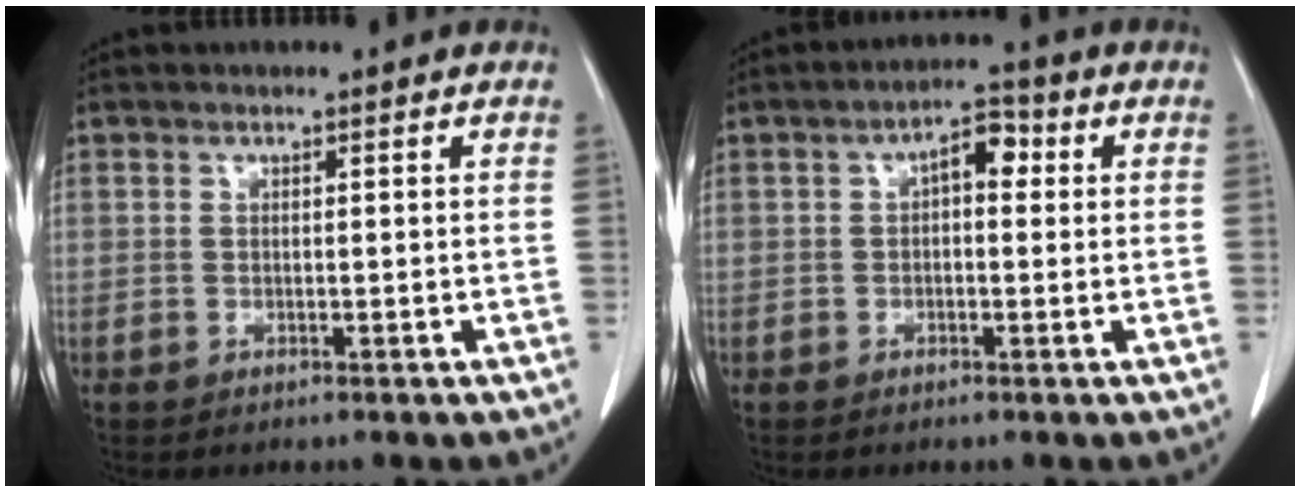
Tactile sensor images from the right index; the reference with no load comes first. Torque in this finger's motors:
{"motor_torque": [0.45, 0.01, 0.09, 0.04]}